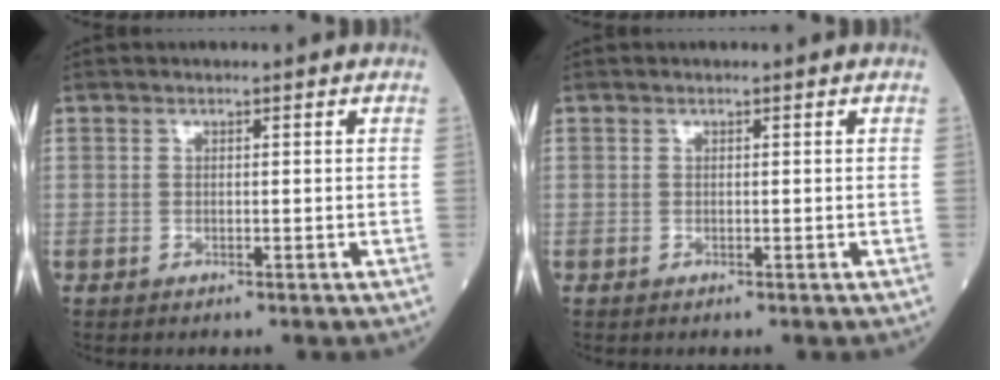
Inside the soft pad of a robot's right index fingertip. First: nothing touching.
{"total": 0.0}